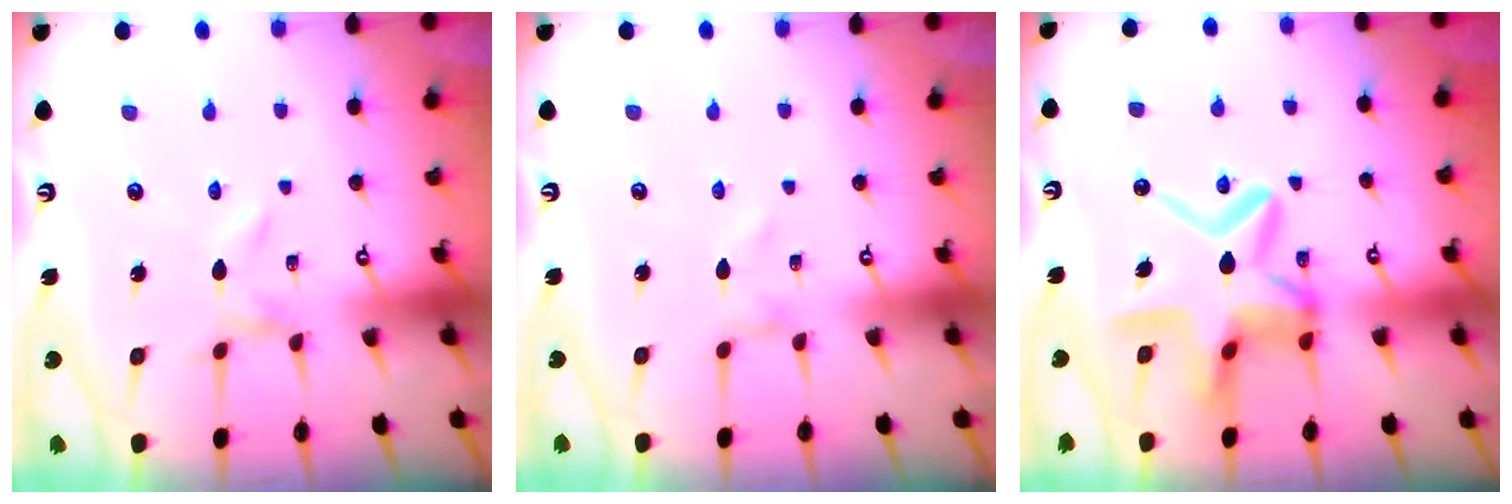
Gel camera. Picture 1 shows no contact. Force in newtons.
{"total": 0.6, "press": 0.6, "slide": 0.1}
{"total": 15.8, "press": 15.7, "slide": 1.6}